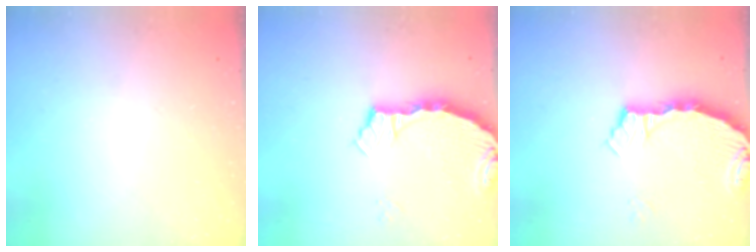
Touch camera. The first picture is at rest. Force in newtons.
{"total": 3.2, "press": 3.2, "slide": 0.3}
{"total": 3.4, "press": 3.3, "slide": 0.4}